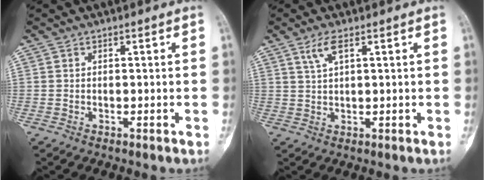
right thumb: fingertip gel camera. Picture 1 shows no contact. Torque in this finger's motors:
{"motor_torque": [-0.67, 0.68, 0.07, 0.06, 0.02]}